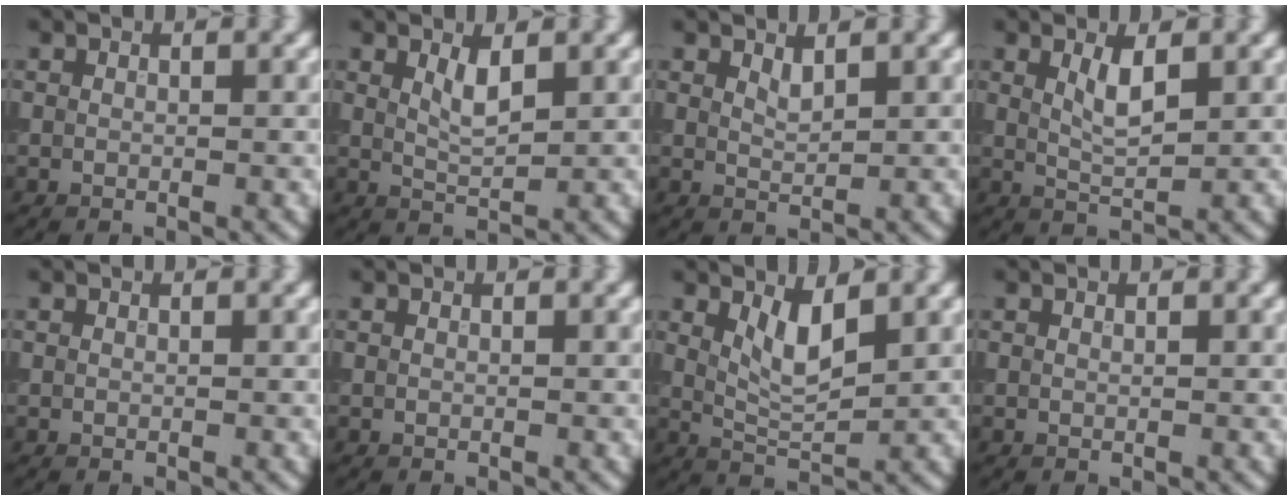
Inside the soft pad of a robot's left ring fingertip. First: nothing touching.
{"total": 1.7, "force": [0.9, 0.3, 1.4], "torque": [-0.033, -0.005, 0.020]}
{"total": 0.9, "force": [0.8, 0.2, 0.4], "torque": [-0.013, -0.002, 0.017]}
{"total": 2.2, "force": [0.9, 0.5, 1.9], "torque": [-0.042, -0.004, 0.020]}
{"total": 0.0}
{"total": 0.0}
{"total": 3.0, "force": [1.4, 0.9, 2.5], "torque": [-0.053, -0.008, 0.031]}
{"total": 0.0}